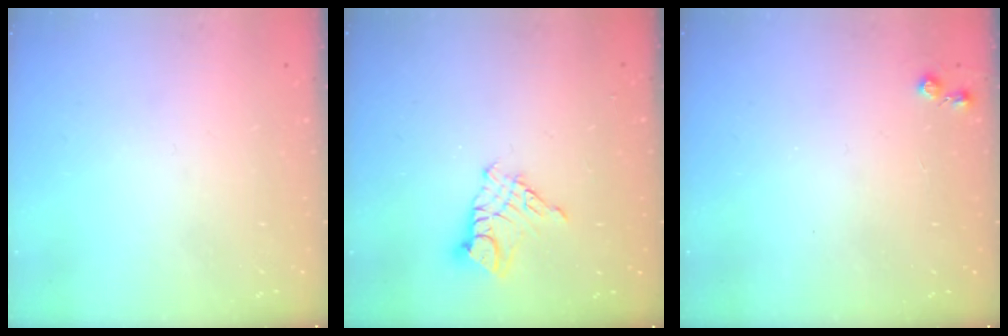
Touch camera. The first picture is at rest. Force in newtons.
{"total": 9.6, "press": 9.5, "slide": 0.9}
{"total": 4.0, "press": 4.0, "slide": 0.7}